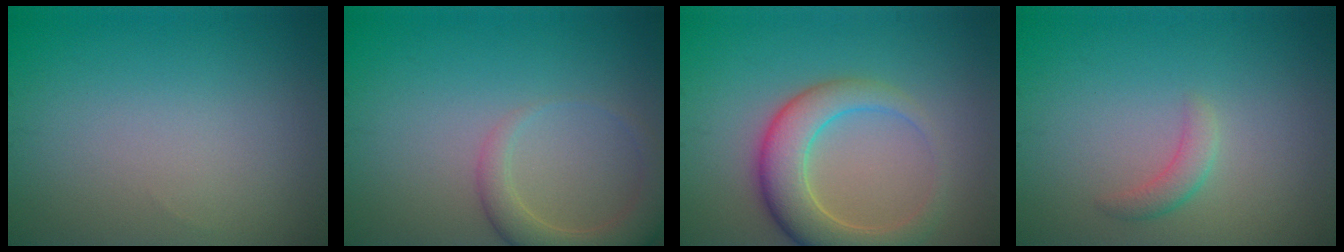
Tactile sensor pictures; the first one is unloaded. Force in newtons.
{"total": 3.8, "press": 3.8, "slide": 0.4}
{"total": 5.6, "press": 5.6, "slide": 0.4}
{"total": 1.5, "press": 1.5, "slide": 0.1}